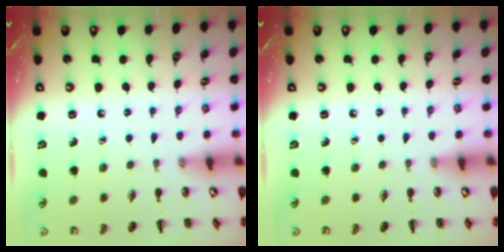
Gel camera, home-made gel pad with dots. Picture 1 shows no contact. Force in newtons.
{"total": 0.0}